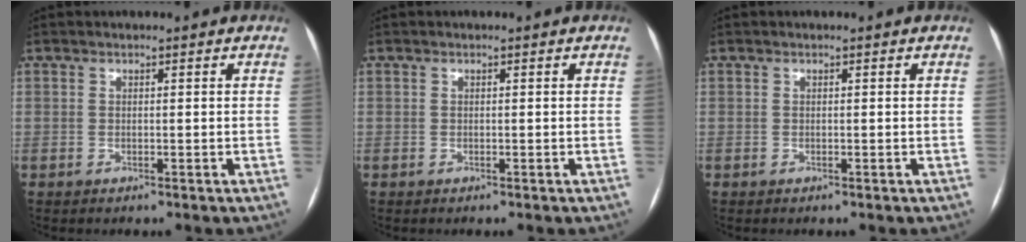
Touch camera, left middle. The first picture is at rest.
{"total": 0.0}
{"total": 0.0}